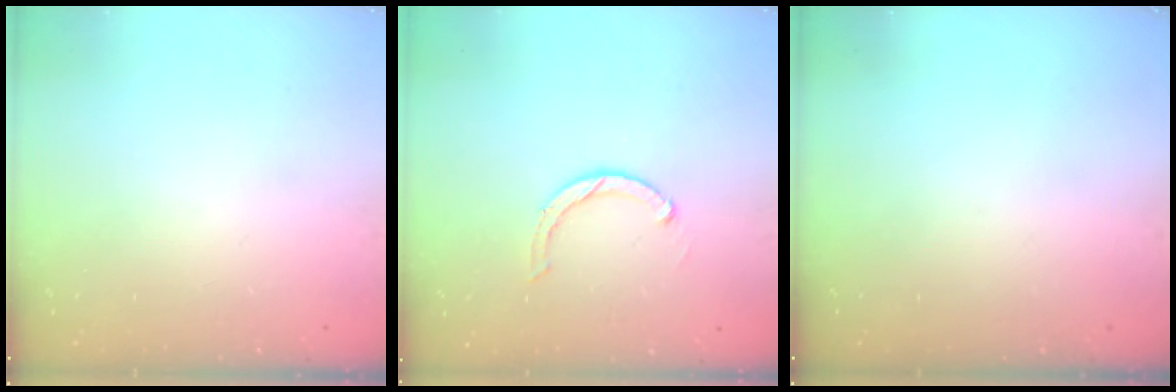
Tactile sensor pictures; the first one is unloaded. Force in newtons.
{"total": 3.5, "press": 3.4, "slide": 0.6}
{"total": 0.0}